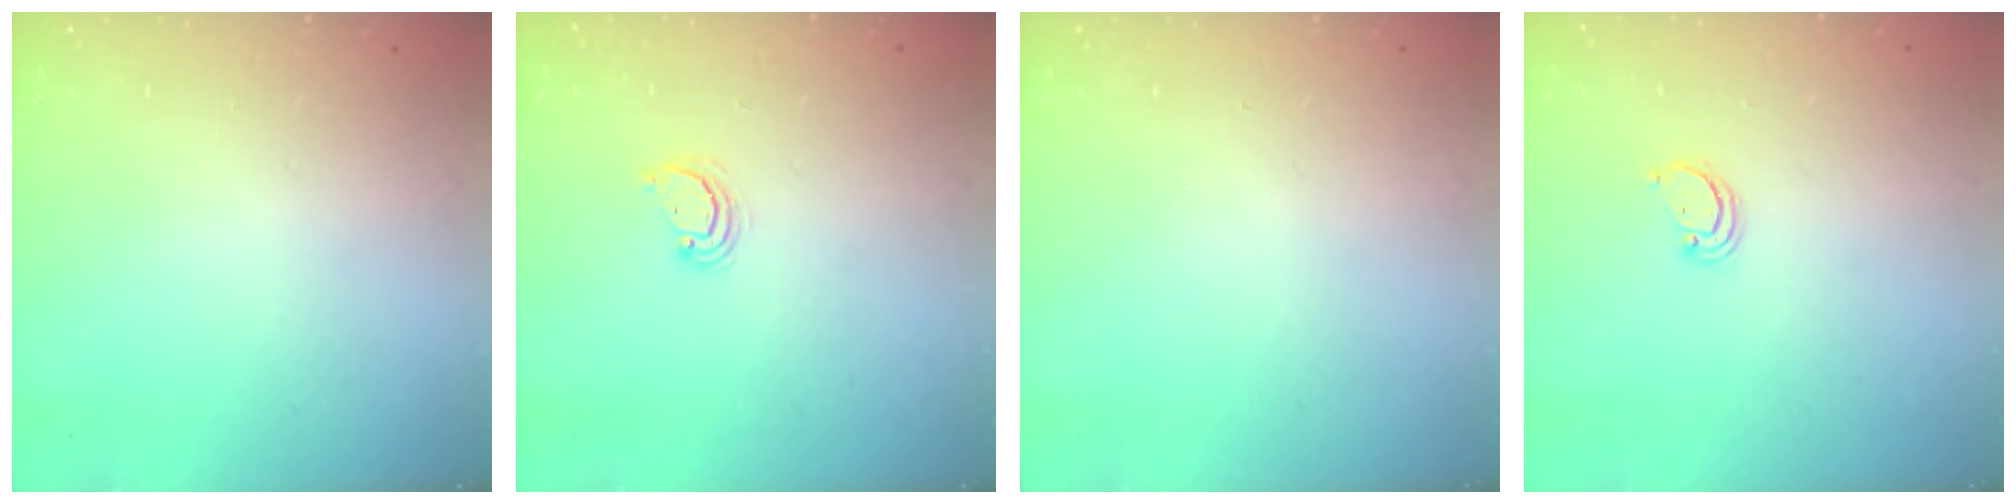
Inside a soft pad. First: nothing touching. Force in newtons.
{"total": 3.0, "press": 3.0, "slide": 0.2}
{"total": 0.0}
{"total": 2.4, "press": 2.4, "slide": 0.2}